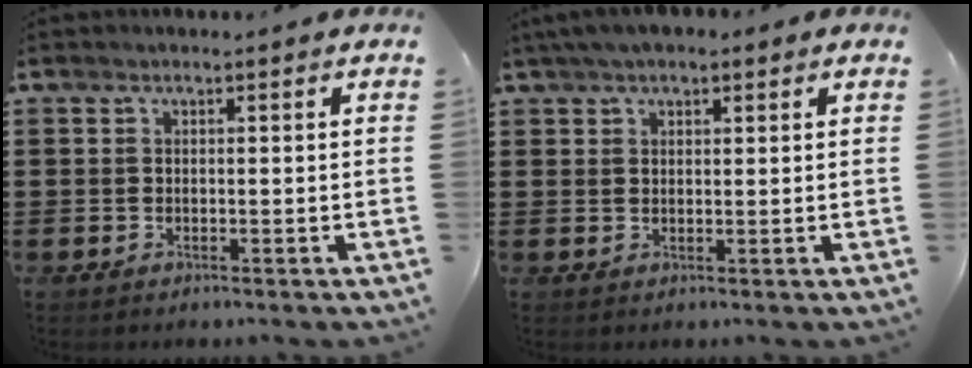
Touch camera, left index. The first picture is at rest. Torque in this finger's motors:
{"motor_torque": [1.11, -1.02, 0.51, 0.21]}